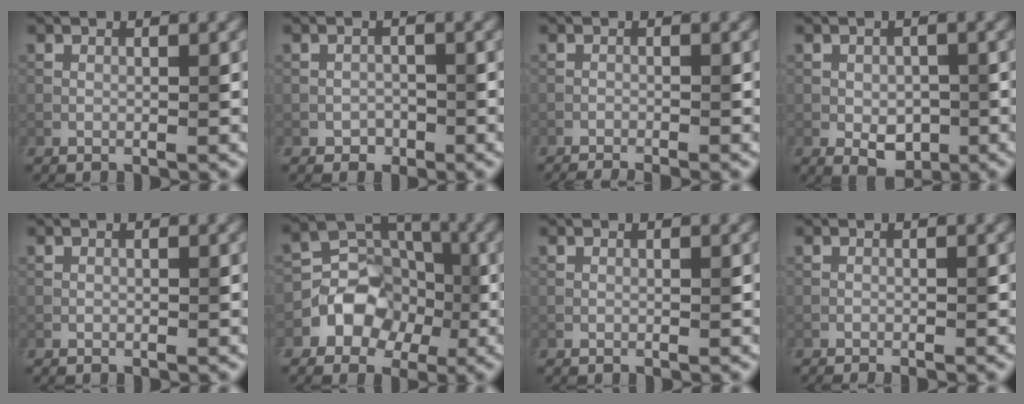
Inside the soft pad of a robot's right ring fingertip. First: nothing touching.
{"total": 1.2, "force": [-0.9, 0.8, -0.3], "torque": [0.008, -0.001, -0.014]}
{"total": 2.1, "force": [-1.6, 0.4, 1.2], "torque": [-0.013, 0.007, -0.030]}
{"total": 2.9, "force": [-1.1, 2.0, 1.9], "torque": [-0.035, -0.007, -0.012]}
{"total": 0.0}
{"total": 4.6, "force": [-2.0, 3.8, 1.6], "torque": [-0.012, 0.007, -0.036]}
{"total": 0.0}
{"total": 0.8, "force": [-0.7, 0.1, 0.5], "torque": [-0.009, 0.001, -0.011]}